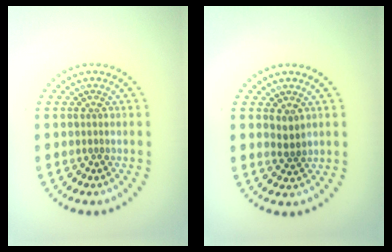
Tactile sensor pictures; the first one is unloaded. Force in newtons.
{"total": 1.3, "press": 1.1, "slide": 0.6}